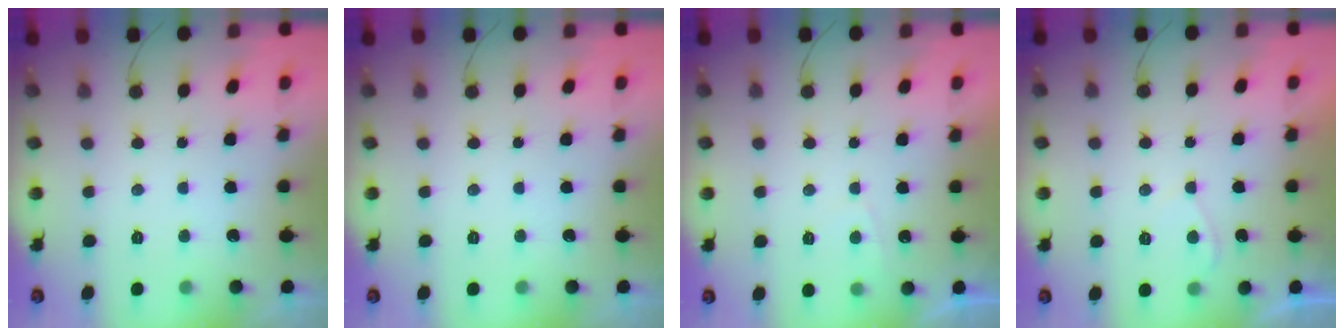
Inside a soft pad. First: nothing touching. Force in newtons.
{"total": 0.0}
{"total": 1.1, "press": 0.9, "slide": 0.5}
{"total": 1.3, "press": 1.2, "slide": 0.6}